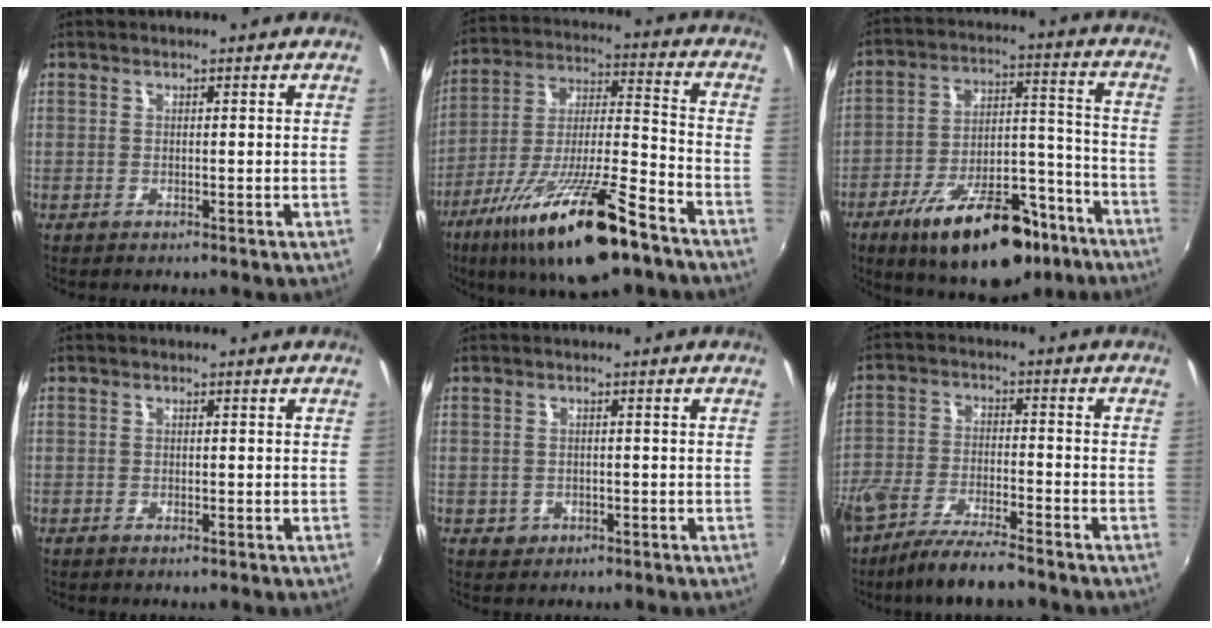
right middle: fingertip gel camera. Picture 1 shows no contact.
{"total": 22.2, "force": [-13.9, 4.2, 16.8], "torque": [-0.307, -0.038, -0.236]}
{"total": 22.2, "force": [-14.6, 9.0, 14.1], "torque": [-0.228, 0.004, -0.209]}
{"total": 0.6, "force": [-0.4, 0.2, 0.5], "torque": [-0.007, -0.001, -0.006]}
{"total": 2.2, "force": [-0.6, 2.0, 0.8], "torque": [-0.017, -0.001, -0.004]}
{"total": 10.7, "force": [-8.2, 2.5, 6.4], "torque": [-0.143, -0.025, -0.151]}